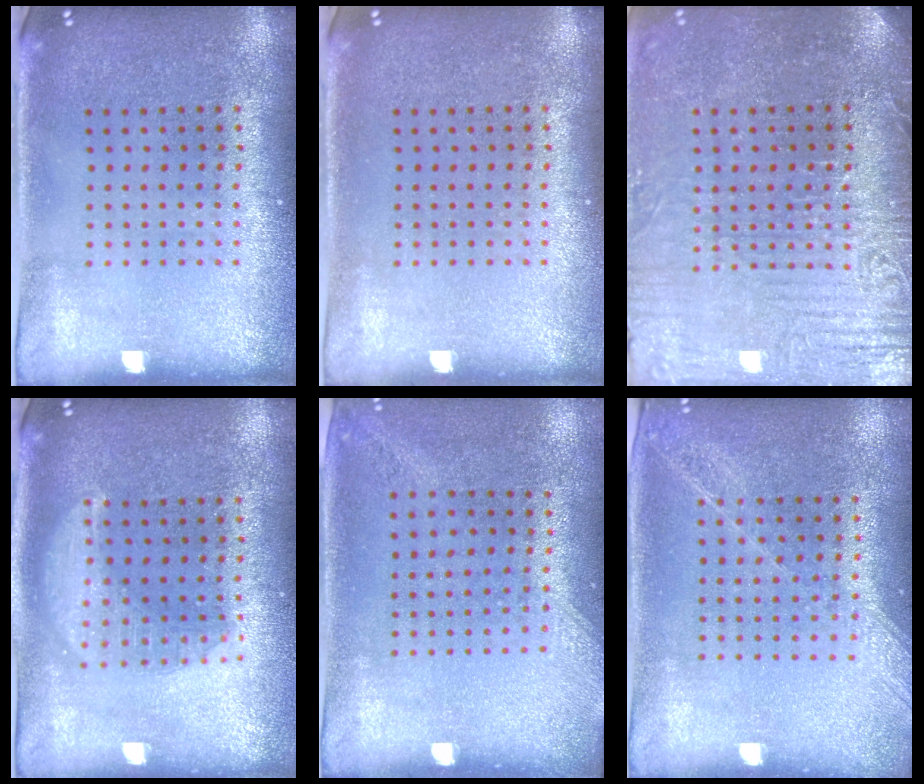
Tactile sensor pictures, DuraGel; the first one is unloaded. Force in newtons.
{"total": 0.0}
{"total": 4.0, "press": 3.7, "slide": 1.4}
{"total": 2.9, "press": 2.9, "slide": 0.3}
{"total": 1.4, "press": 1.1, "slide": 0.9}
{"total": 1.3, "press": 1.3, "slide": 0.4}